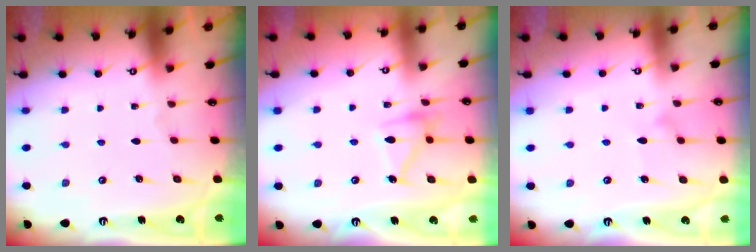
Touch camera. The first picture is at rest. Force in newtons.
{"total": 12.7, "press": 12.7, "slide": 0.7}
{"total": 7.4, "press": 7.4, "slide": 0.4}